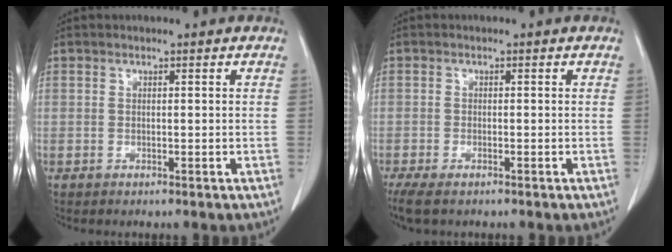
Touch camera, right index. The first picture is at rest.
{"total": 5.0, "force": [-3.7, 1.5, 3.0], "torque": [-0.053, -0.014, -0.061]}